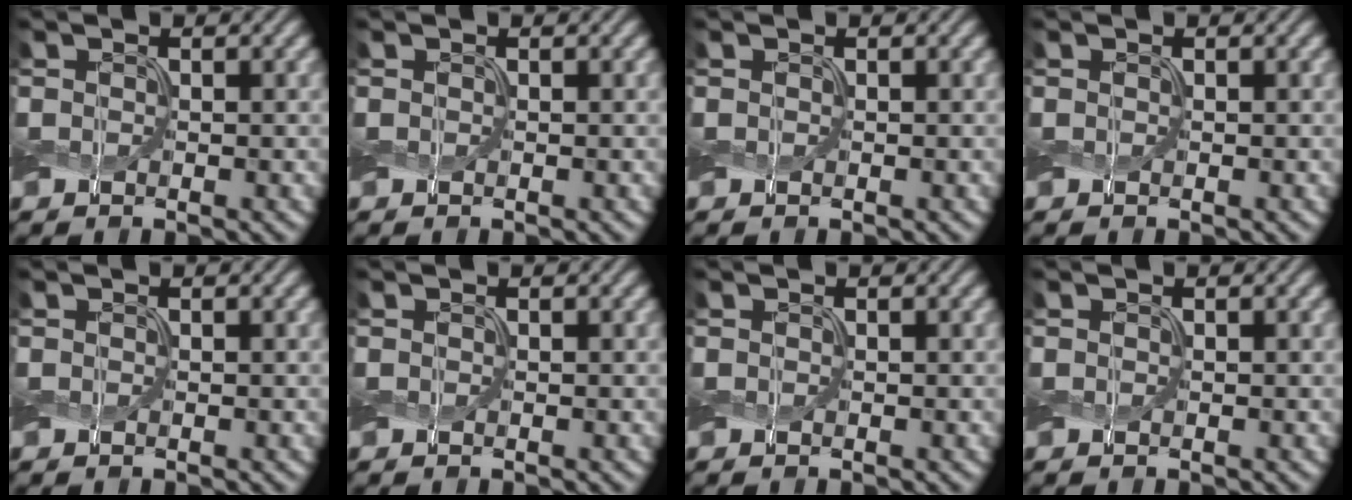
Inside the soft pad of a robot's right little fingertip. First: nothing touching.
{"total": 0.0}
{"total": 0.0}
{"total": 0.0}
{"total": 0.0}
{"total": 0.0}
{"total": 0.0}
{"total": 0.0}